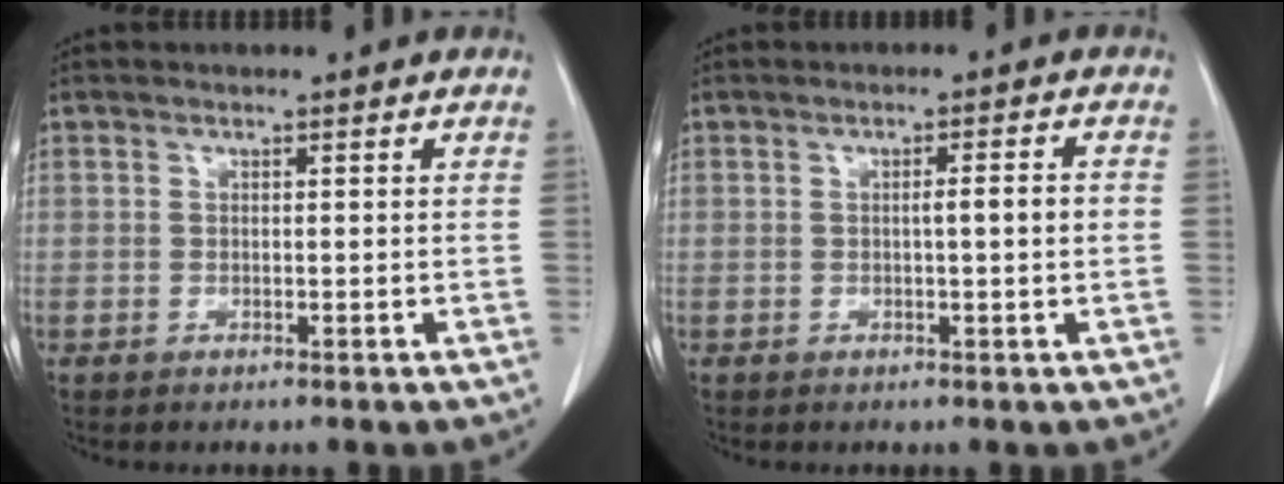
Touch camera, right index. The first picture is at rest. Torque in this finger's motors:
{"motor_torque": [0.39, -0.05, 0.08, 0.03]}